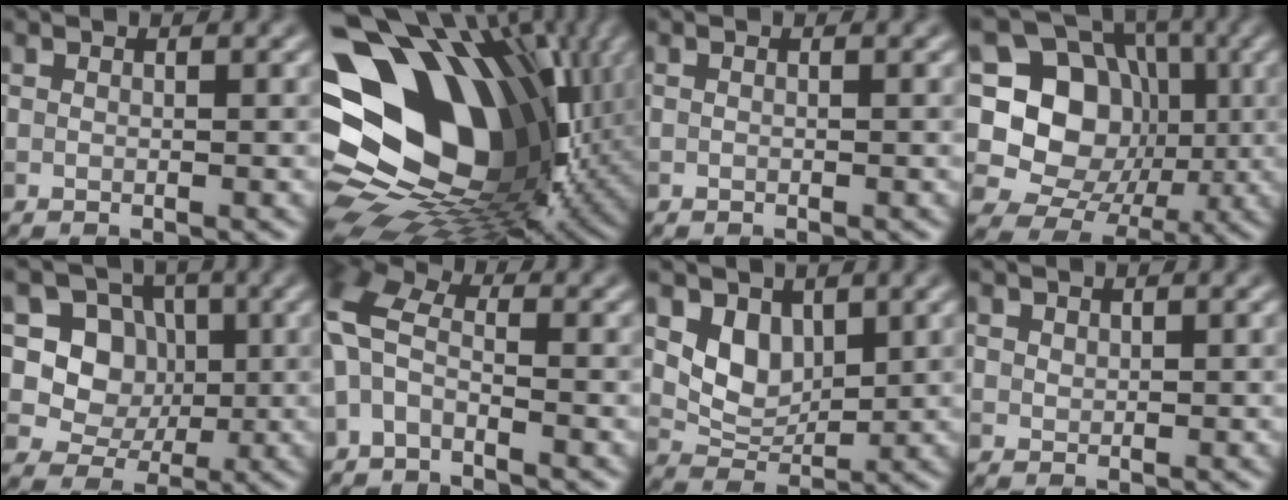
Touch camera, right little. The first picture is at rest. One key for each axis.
{"total": 19.1, "fx": 1.3, "fy": 14.5, "fz": 12.4, "tx": -0.210, "ty": -0.021, "tz": 0.054}
{"total": 0.0}
{"total": 12.7, "fx": 0.3, "fy": 11.1, "fz": 6.3, "tx": -0.116, "ty": 0.025, "tz": -0.022}
{"total": 6.5, "fx": 0.8, "fy": 5.7, "fz": 2.9, "tx": -0.040, "ty": 0.006, "tz": 0.016}
{"total": 4.9, "fx": -1.4, "fy": 2.4, "fz": 4.0, "tx": -0.099, "ty": 0.020, "tz": -0.041}
{"total": 3.6, "fx": 1.2, "fy": 2.6, "fz": 2.1, "tx": -0.044, "ty": -0.013, "tz": 0.026}
{"total": 0.6, "fx": 0.4, "fy": 0.4, "fz": 0.1, "tx": -0.008, "ty": -0.002, "tz": 0.018}